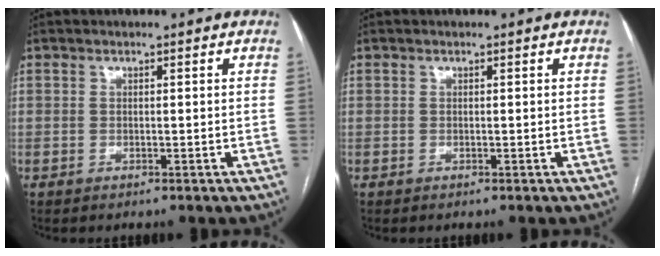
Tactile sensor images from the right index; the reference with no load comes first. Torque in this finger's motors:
{"motor_torque": [0.10, 0.21, -0.03, 0.00]}